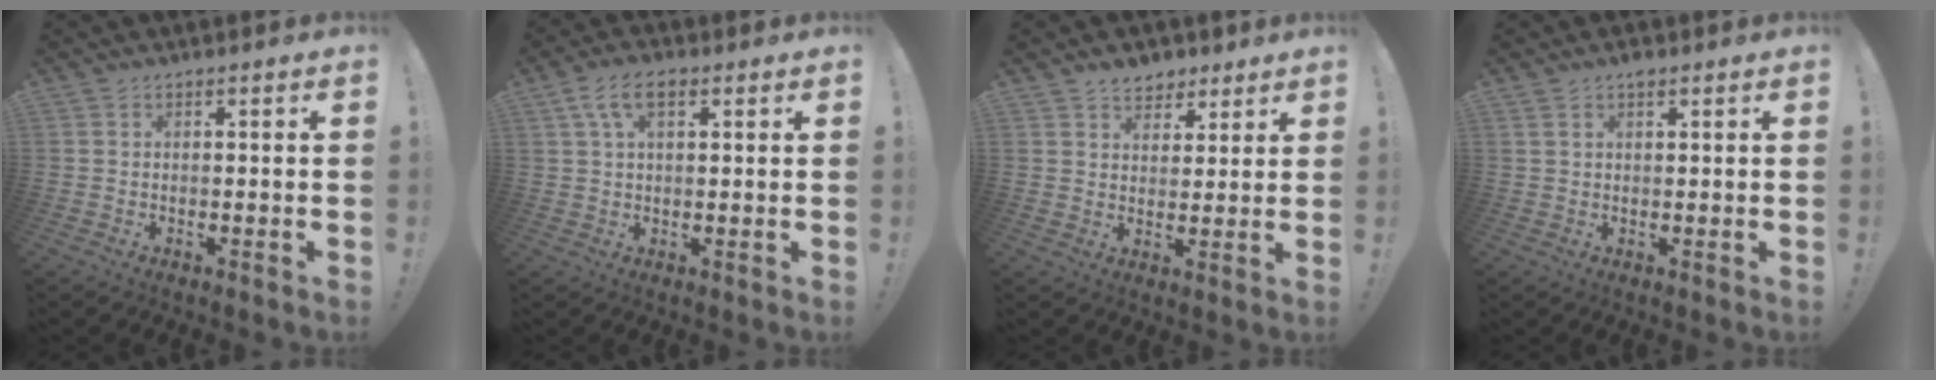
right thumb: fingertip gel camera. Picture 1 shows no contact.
{"total": 7.5, "force": [3.1, 3.8, 5.7], "torque": [-0.104, 0.008, 0.060]}
{"total": 6.1, "force": [4.3, 4.2, 1.2], "torque": [-0.003, -0.028, 0.080]}
{"total": 2.3, "force": [1.4, 1.1, 1.4], "torque": [-0.021, -0.002, 0.026]}